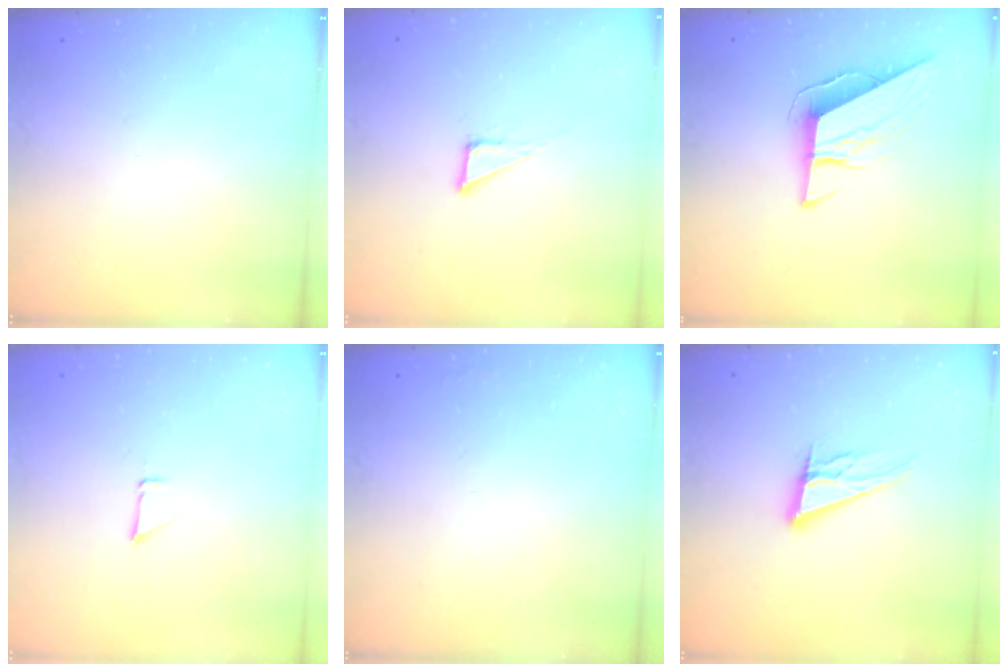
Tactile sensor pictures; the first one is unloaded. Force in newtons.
{"total": 3.3, "press": 3.3, "slide": 0.2}
{"total": 8.2, "press": 8.2, "slide": 0.3}
{"total": 0.8, "press": 0.8, "slide": 0.1}
{"total": 1.6, "press": 1.5, "slide": 0.1}
{"total": 13.0, "press": 12.7, "slide": 2.8}